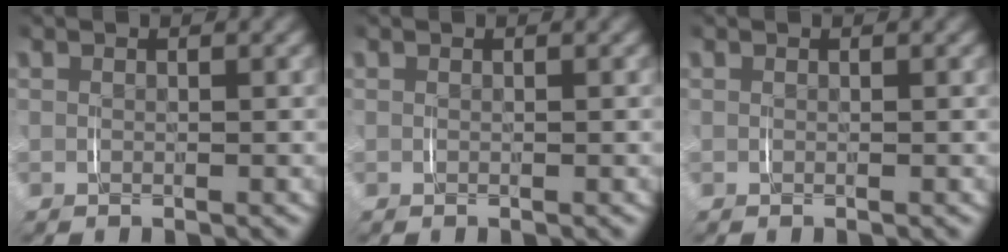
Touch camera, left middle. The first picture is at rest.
{"total": 0.0}
{"total": 0.0}